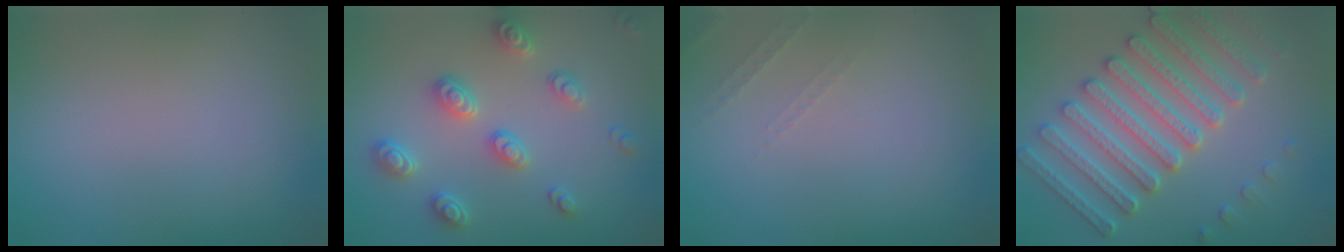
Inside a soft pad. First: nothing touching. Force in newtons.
{"total": 3.5, "press": 3.5, "slide": 0.5}
{"total": 0.9, "press": 0.9, "slide": 0.3}
{"total": 6.9, "press": 6.2, "slide": 3.1}